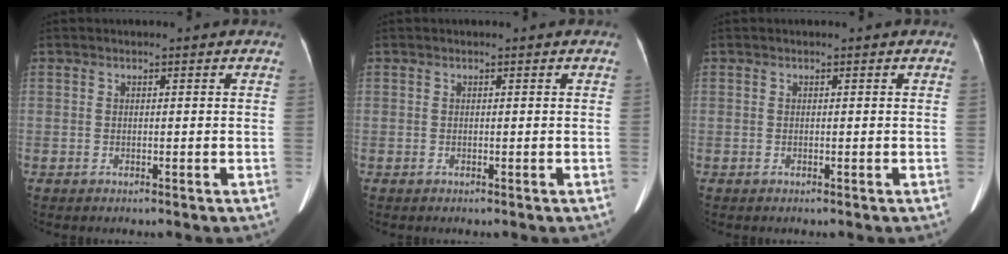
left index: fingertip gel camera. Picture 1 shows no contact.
{"total": 0.0}
{"total": 0.0}